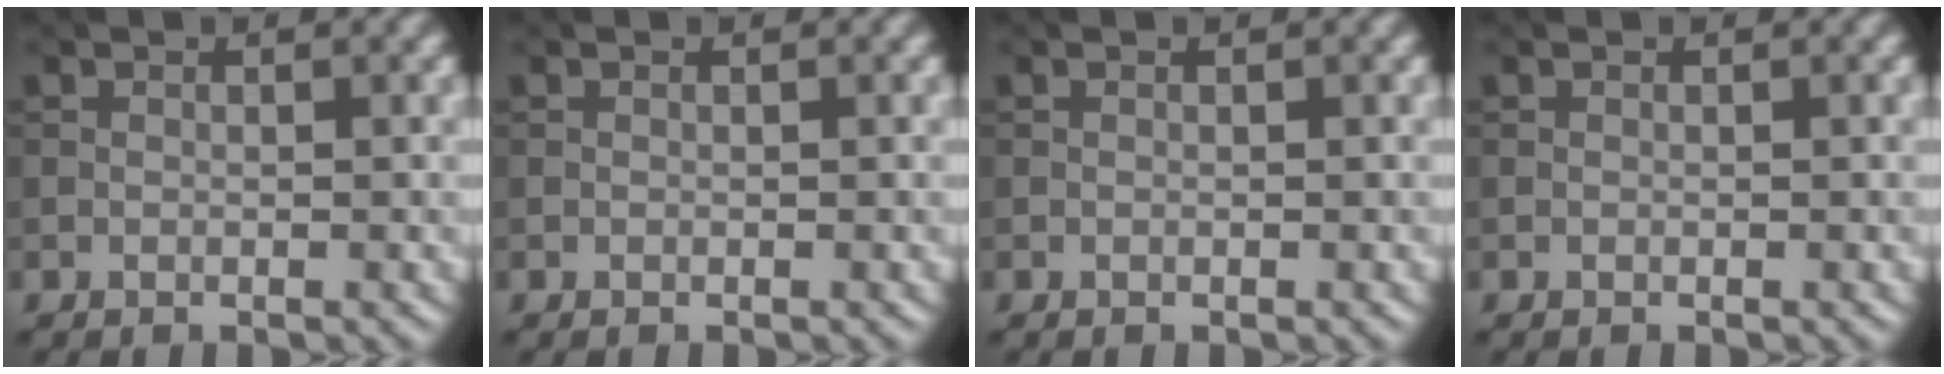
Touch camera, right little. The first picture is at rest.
{"total": 0.0}
{"total": 0.0}
{"total": 0.0}